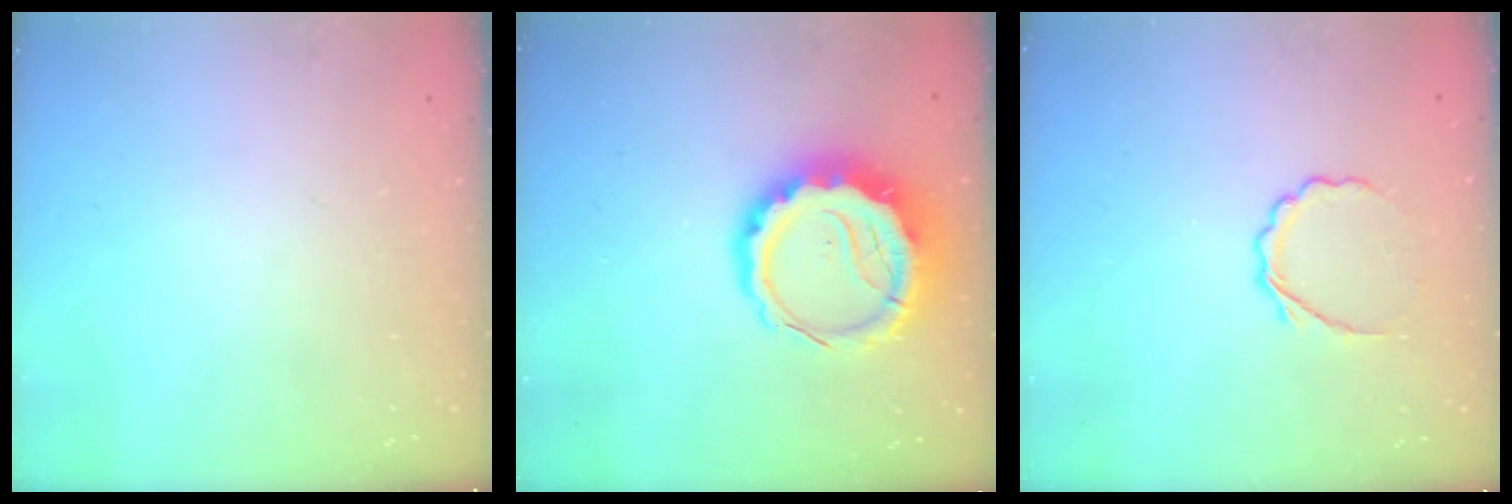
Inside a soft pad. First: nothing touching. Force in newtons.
{"total": 12.2, "press": 11.9, "slide": 2.7}
{"total": 5.3, "press": 5.2, "slide": 1.3}